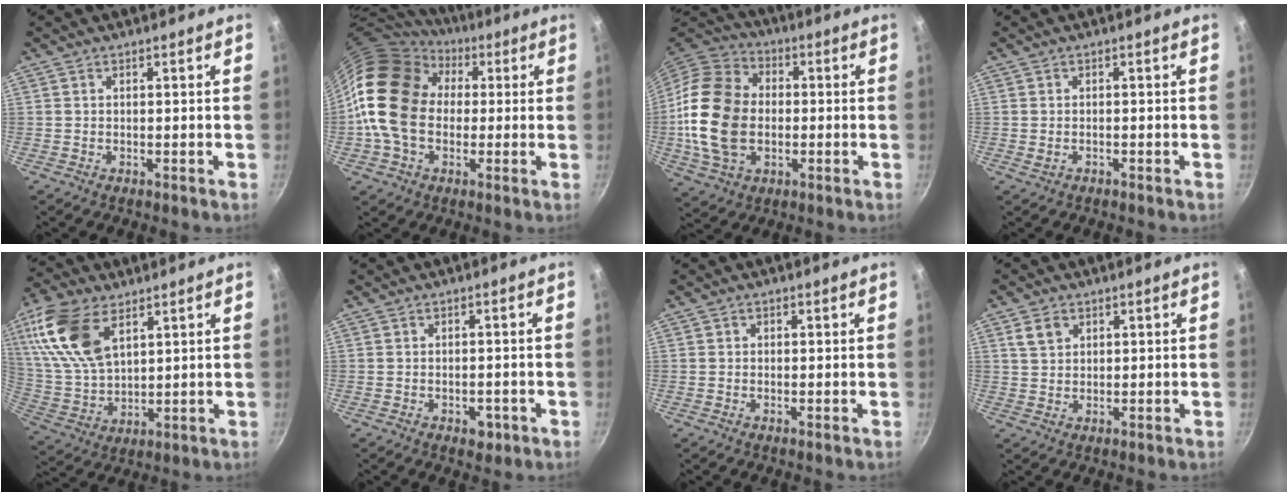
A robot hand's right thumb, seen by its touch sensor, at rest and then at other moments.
{"total": 19.7, "force": [1.3, 14.9, 12.7], "torque": [-0.223, 0.032, 0.016]}
{"total": 19.8, "force": [-1.6, 14.1, 13.7], "torque": [-0.251, 0.023, -0.032]}
{"total": 1.2, "force": [-0.5, 0.8, 0.7], "torque": [-0.012, 0.006, -0.007]}
{"total": 17.5, "force": [8.2, 9.6, 12.1], "torque": [-0.239, -0.026, 0.169]}
{"total": 3.1, "force": [-1.3, 2.1, 1.9], "torque": [-0.015, 0.010, -0.008]}
{"total": 0.7, "force": [0.1, 0.6, 0.2], "torque": [0.000, 0.001, 0.001]}
{"total": 3.7, "force": [1.7, 2.9, 1.7], "torque": [-0.015, 0.001, 0.033]}